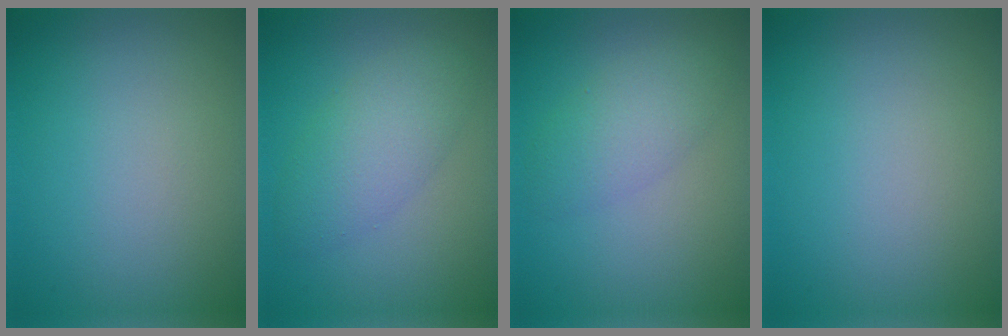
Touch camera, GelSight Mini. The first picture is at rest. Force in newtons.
{"total": 4.1, "press": 4.1, "slide": 0.1}
{"total": 3.2, "press": 3.2, "slide": 0.1}
{"total": 0.0}